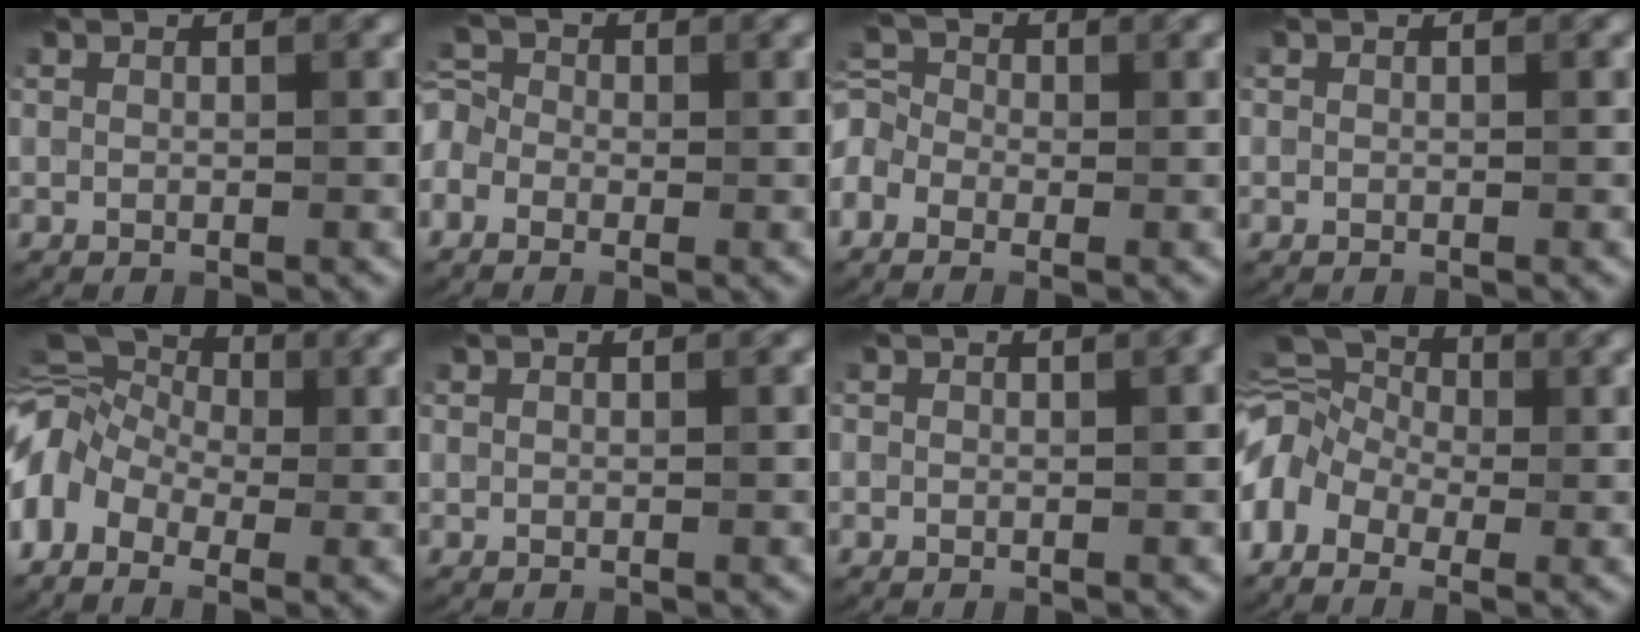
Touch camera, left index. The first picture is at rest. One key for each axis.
{"total": 4.0, "fx": -0.8, "fy": 3.3, "fz": 2.0, "tx": -0.038, "ty": 0.022, "tz": -0.039}
{"total": 4.4, "fx": -1.2, "fy": 3.5, "fz": 2.4, "tx": -0.047, "ty": 0.021, "tz": -0.039}
{"total": 0.0}
{"total": 10.4, "fx": -2.0, "fy": 7.9, "fz": 6.6, "tx": -0.129, "ty": 0.016, "tz": -0.047}
{"total": 0.0}
{"total": 1.0, "fx": 0.2, "fy": 0.3, "fz": 1.0, "tx": -0.009, "ty": -0.002, "tz": 0.003}
{"total": 8.5, "fx": -1.8, "fy": 6.4, "fz": 5.3, "tx": -0.097, "ty": 0.026, "tz": -0.049}